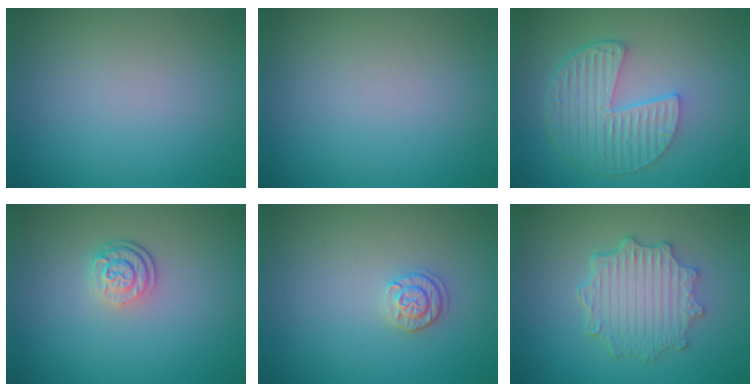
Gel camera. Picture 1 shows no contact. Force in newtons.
{"total": 0.0}
{"total": 5.9, "press": 4.3, "slide": 3.9}
{"total": 2.6, "press": 2.0, "slide": 1.6}
{"total": 1.7, "press": 1.6, "slide": 0.4}
{"total": 4.7, "press": 3.8, "slide": 2.7}